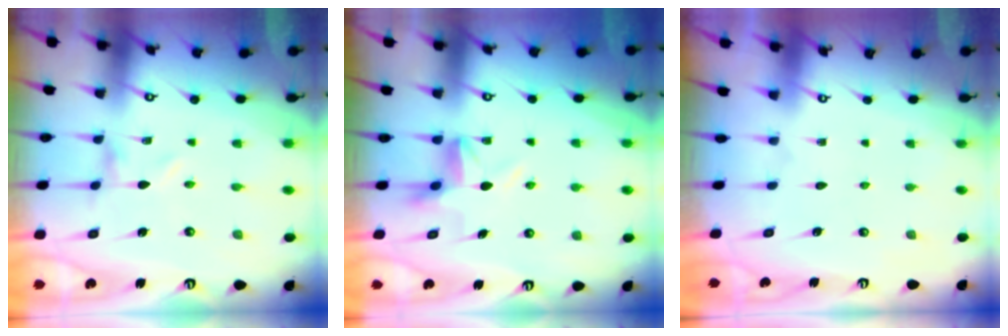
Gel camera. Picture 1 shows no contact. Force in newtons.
{"total": 5.5, "press": 5.2, "slide": 1.8}
{"total": 1.6, "press": 1.6, "slide": 0.1}